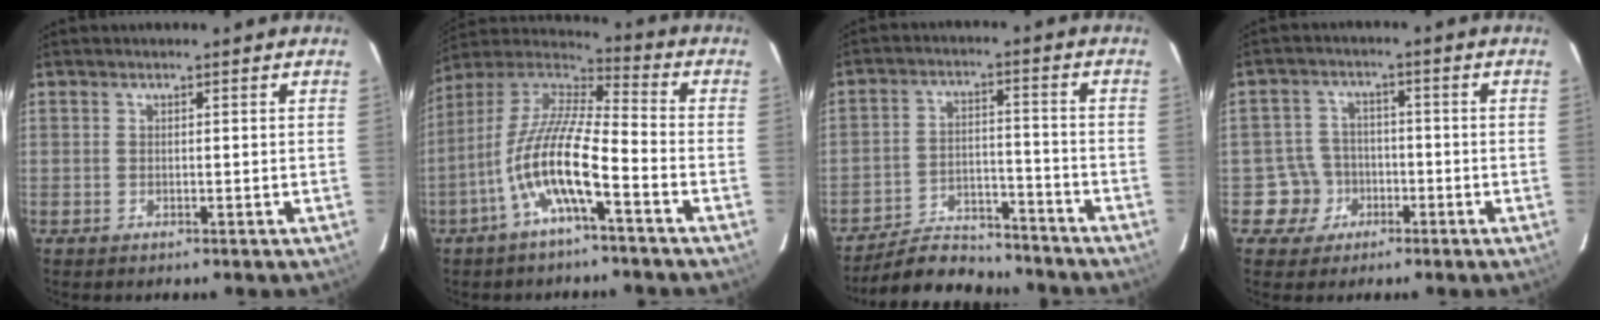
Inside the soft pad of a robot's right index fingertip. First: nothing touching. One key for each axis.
{"total": 13.6, "fx": -5.6, "fy": 2.4, "fz": 12.1, "tx": -0.237, "ty": 0.000, "tz": -0.112}
{"total": 13.6, "fx": -12.5, "fy": 3.9, "fz": 3.4, "tx": -0.088, "ty": 0.009, "tz": -0.187}
{"total": 5.7, "fx": -2.3, "fy": 5.2, "fz": -0.1, "tx": -0.005, "ty": 0.022, "tz": -0.037}